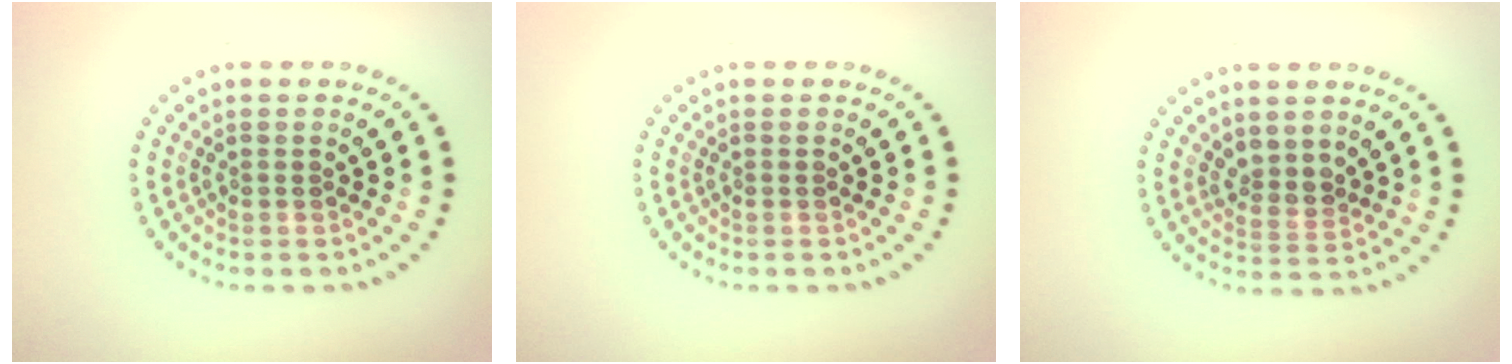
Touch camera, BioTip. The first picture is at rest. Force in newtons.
{"total": 0.0}
{"total": 2.3, "press": 1.6, "slide": 1.5}